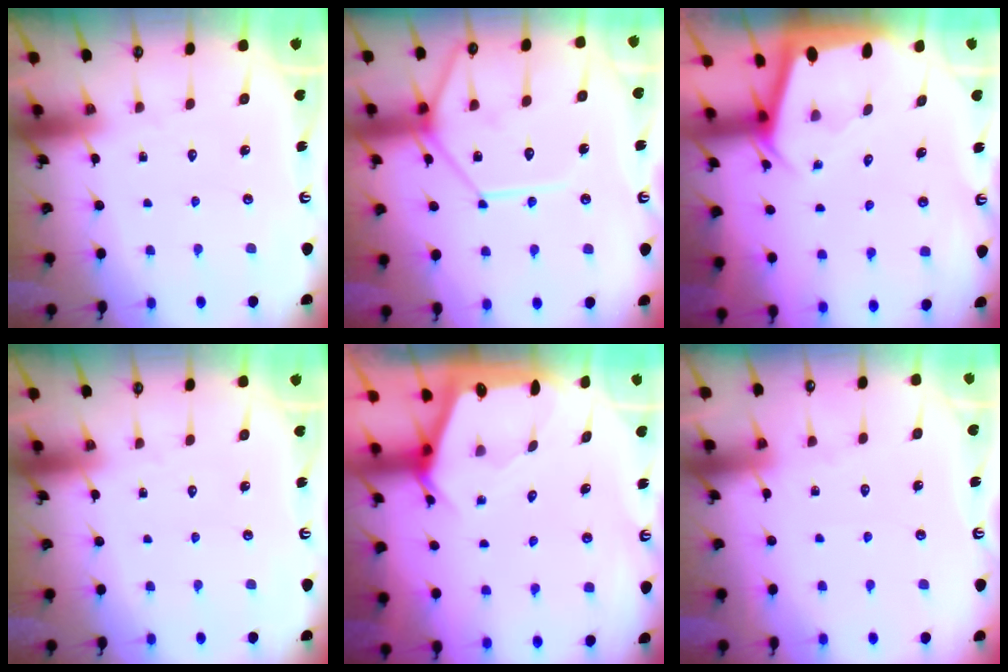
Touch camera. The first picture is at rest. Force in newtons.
{"total": 14.8, "press": 14.7, "slide": 1.4}
{"total": 1.9, "press": 1.9, "slide": 0.1}
{"total": 0.0}
{"total": 2.4, "press": 2.4, "slide": 0.3}
{"total": 3.4, "press": 3.4, "slide": 0.5}